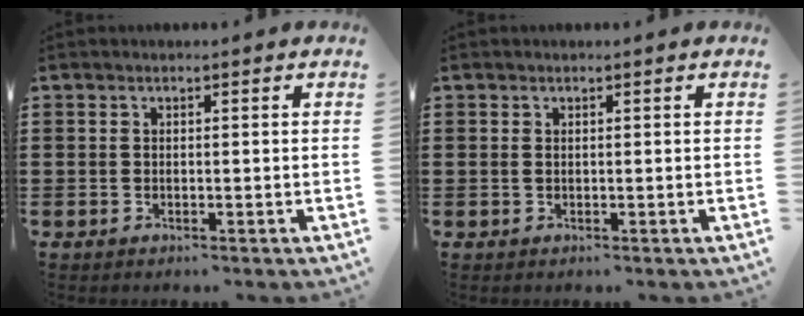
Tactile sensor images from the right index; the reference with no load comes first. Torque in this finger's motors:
{"motor_torque": [-0.15, -0.07, -0.02, 0.00]}